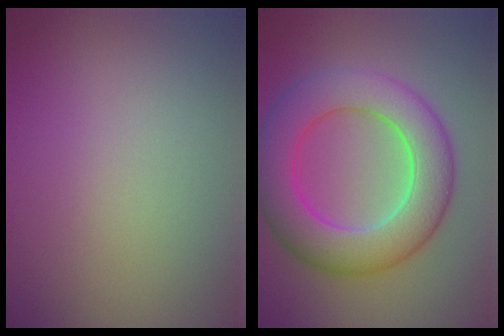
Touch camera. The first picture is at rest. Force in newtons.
{"total": 8.8, "press": 8.8, "slide": 0.4}